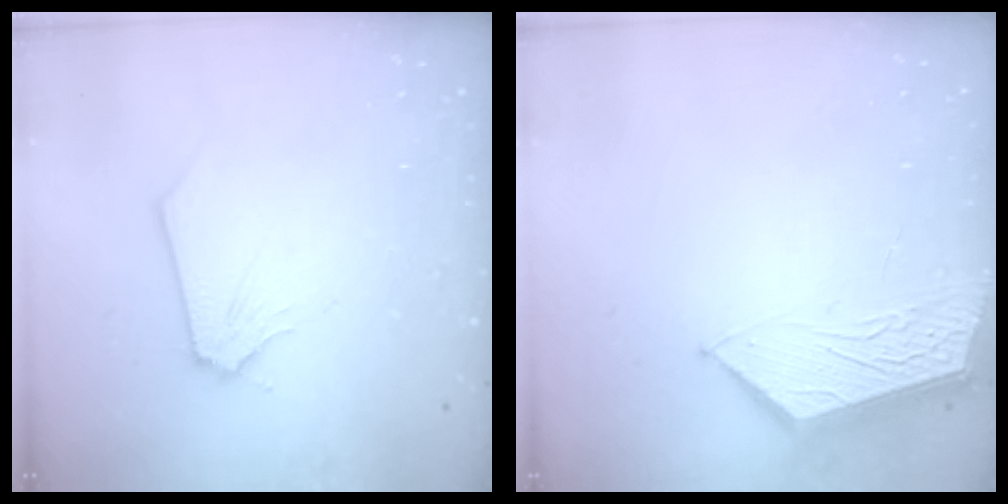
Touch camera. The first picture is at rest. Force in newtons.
{"total": 4.5, "press": 4.4, "slide": 0.4}